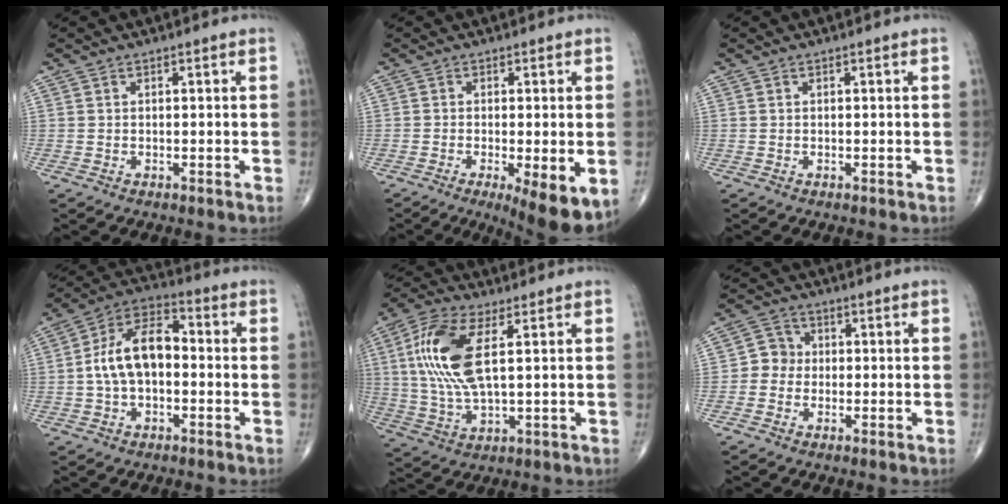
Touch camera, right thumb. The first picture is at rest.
{"total": 9.4, "force": [-3.3, 2.4, 8.4], "torque": [-0.122, -0.020, -0.048]}
{"total": 0.0}
{"total": 12.3, "force": [-0.5, 7.2, 10.0], "torque": [-0.175, 0.039, -0.020]}
{"total": 14.0, "force": [3.1, 5.6, 12.4], "torque": [-0.274, -0.002, 0.062]}
{"total": 4.1, "force": [-0.6, 3.8, 1.3], "torque": [0.000, 0.011, -0.022]}